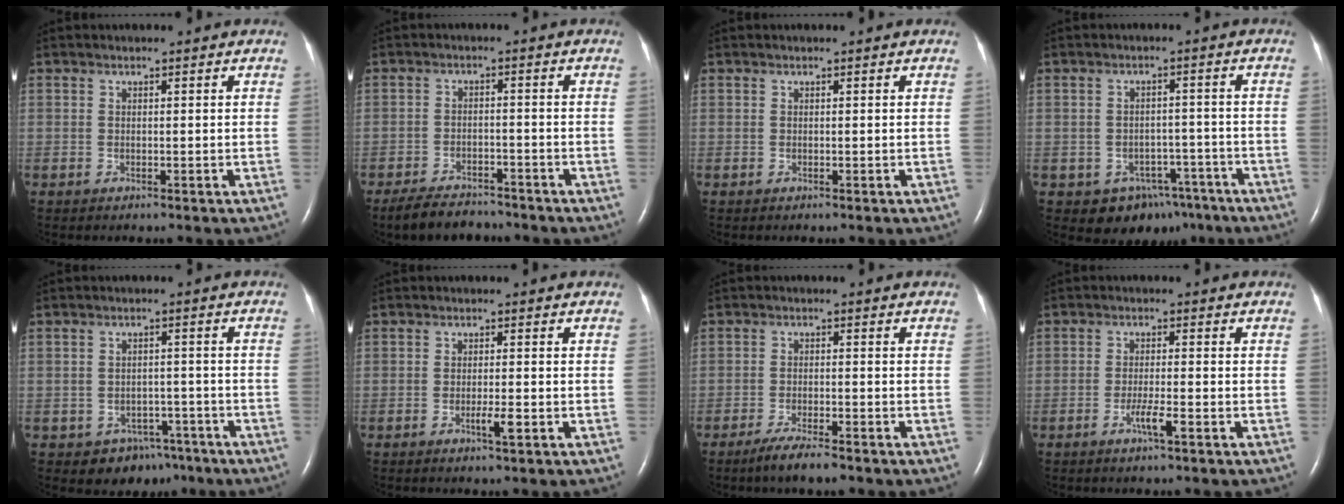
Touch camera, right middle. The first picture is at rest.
{"total": 6.6, "force": [-5.8, 2.2, 2.2], "torque": [-0.044, -0.011, -0.094]}
{"total": 0.0}
{"total": 8.2, "force": [-5.8, 5.7, 1.3], "torque": [0.001, 0.030, -0.070]}
{"total": 5.9, "force": [-4.0, 4.2, 1.1], "torque": [-0.005, 0.016, -0.046]}
{"total": 2.2, "force": [-0.9, 0.1, 2.0], "torque": [-0.037, -0.003, -0.016]}
{"total": 4.9, "force": [-3.7, 0.5, 3.2], "torque": [-0.065, -0.011, -0.062]}
{"total": 3.0, "force": [-1.6, -0.1, 2.6], "torque": [-0.052, -0.003, -0.030]}